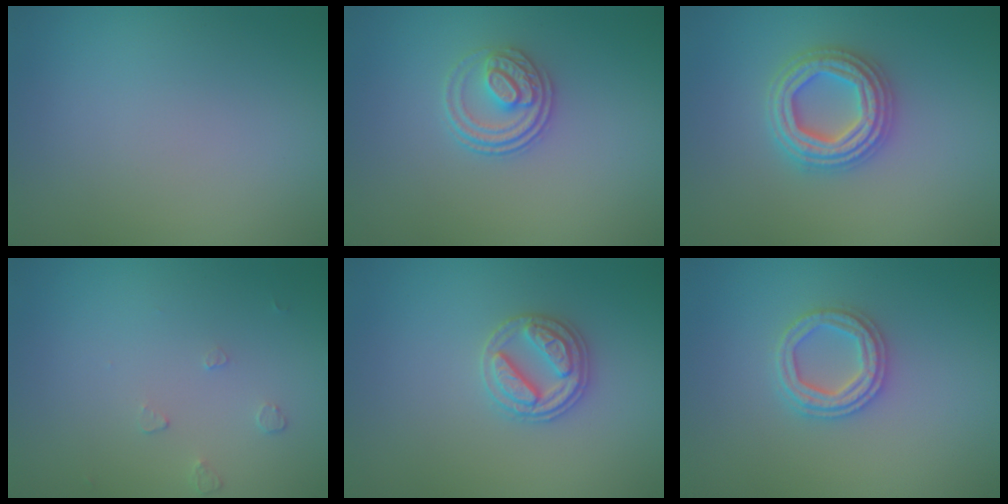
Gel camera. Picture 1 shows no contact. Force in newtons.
{"total": 2.8, "press": 2.6, "slide": 1.2}
{"total": 4.7, "press": 4.6, "slide": 0.7}
{"total": 0.6, "press": 0.4, "slide": 0.5}
{"total": 2.8, "press": 2.8, "slide": 0.2}
{"total": 3.3, "press": 3.2, "slide": 0.6}